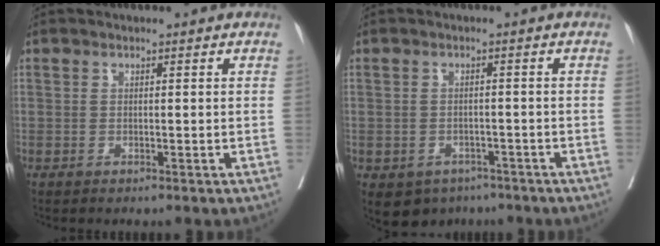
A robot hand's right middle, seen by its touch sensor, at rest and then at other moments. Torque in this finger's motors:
{"motor_torque": [0.51, -0.44, 0.17, 0.05]}